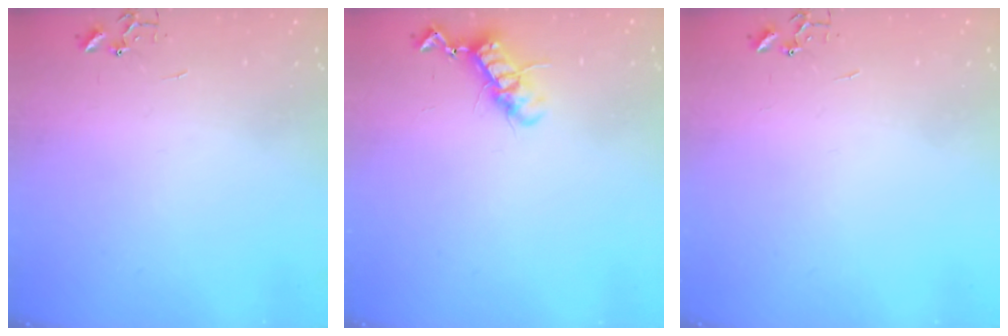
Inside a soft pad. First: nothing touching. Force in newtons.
{"total": 11.1, "press": 11.1, "slide": 0.3}
{"total": 0.0}